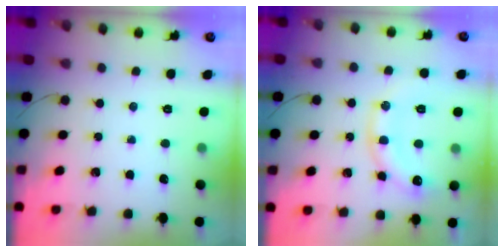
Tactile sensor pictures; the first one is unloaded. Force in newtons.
{"total": 13.8, "press": 13.7, "slide": 1.6}